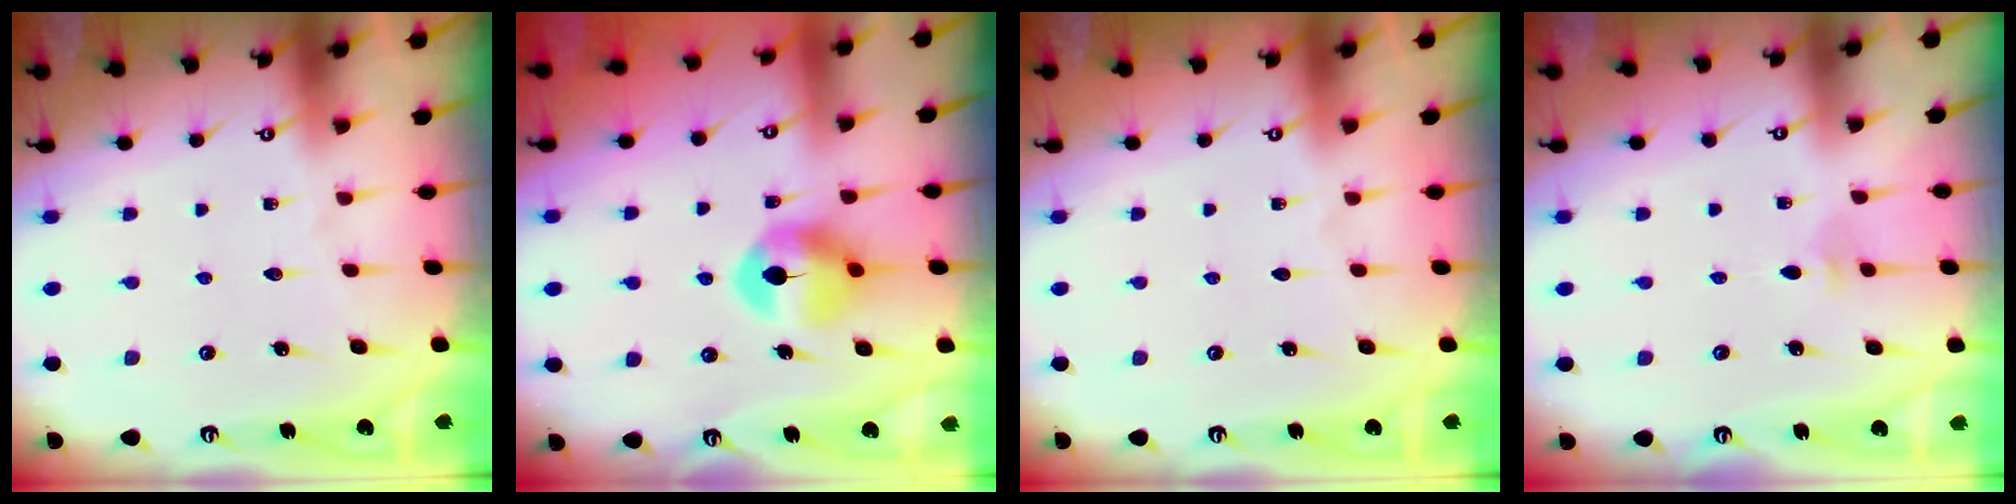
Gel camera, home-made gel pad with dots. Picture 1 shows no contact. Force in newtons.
{"total": 9.8, "press": 9.8, "slide": 0.1}
{"total": 0.0}
{"total": 2.6, "press": 2.5, "slide": 0.5}